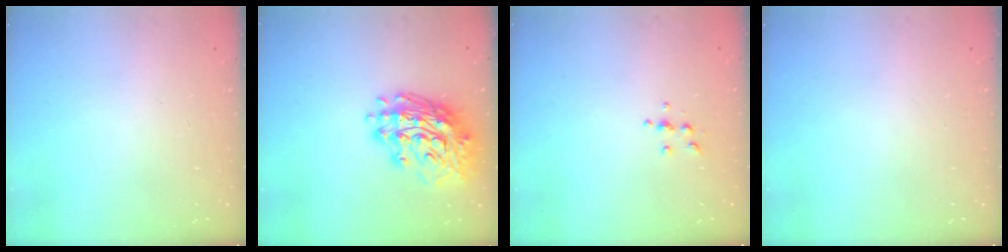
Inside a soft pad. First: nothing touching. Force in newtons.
{"total": 17.0, "press": 16.9, "slide": 2.2}
{"total": 5.3, "press": 5.3, "slide": 0.5}
{"total": 0.0}